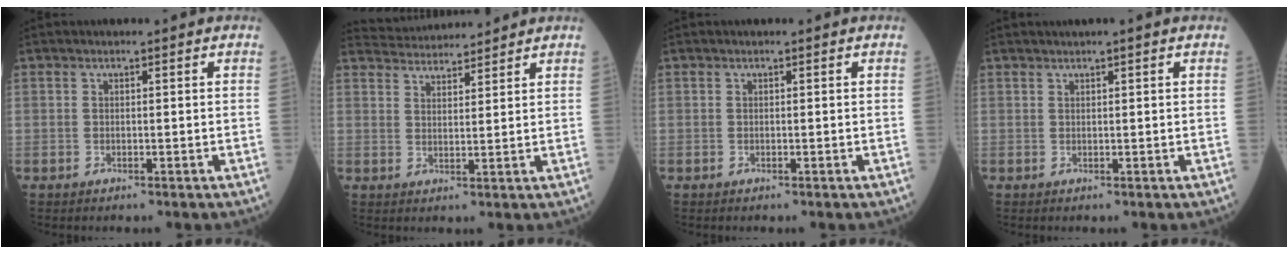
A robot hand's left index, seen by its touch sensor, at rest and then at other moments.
{"total": 6.7, "force": [6.7, 0.4, 0.6], "torque": [-0.019, 0.028, 0.107]}
{"total": 0.0}
{"total": 0.9, "force": [0.6, -0.2, 0.6], "torque": [-0.014, 0.007, 0.014]}